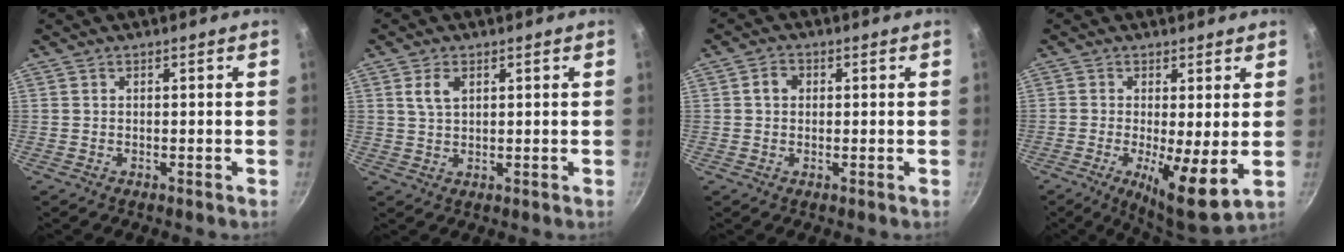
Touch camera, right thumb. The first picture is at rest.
{"total": 3.7, "force": [1.5, 2.1, 2.7], "torque": [-0.046, -0.001, 0.029]}
{"total": 2.8, "force": [0.5, 2.3, 1.5], "torque": [-0.014, 0.007, 0.003]}
{"total": 10.2, "force": [-1.1, 2.6, 9.8], "torque": [-0.155, -0.022, -0.012]}